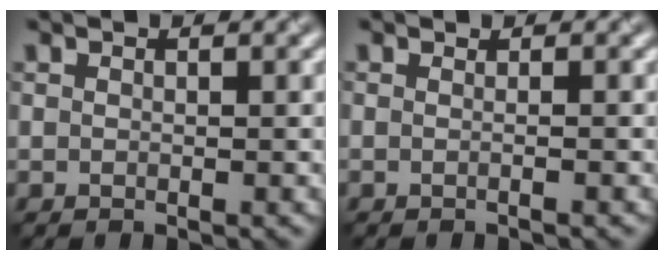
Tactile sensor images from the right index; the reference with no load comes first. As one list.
[{"total": 0.9, "force": [-0.5, 0.4, 0.7], "torque": [-0.003, -0.005, -0.022]}]